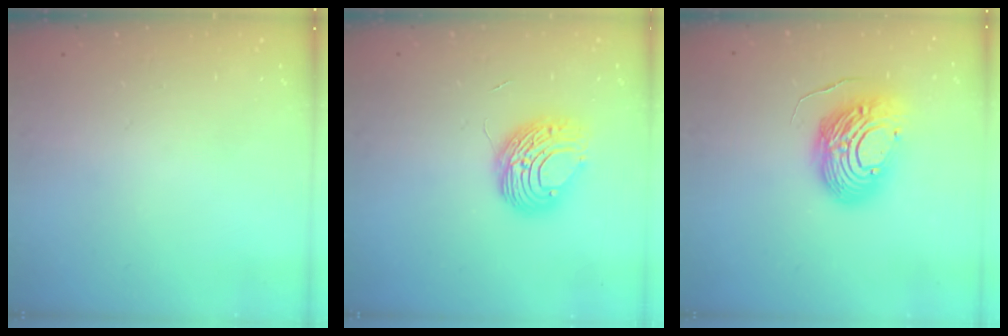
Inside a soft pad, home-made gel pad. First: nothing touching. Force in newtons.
{"total": 9.0, "press": 9.0, "slide": 0.9}
{"total": 14.1, "press": 14.1, "slide": 1.2}